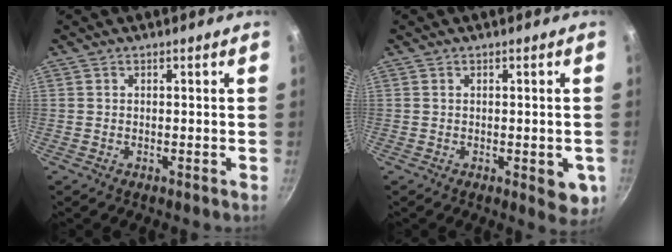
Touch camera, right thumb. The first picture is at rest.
{"total": 5.3, "force": [-1.3, 2.1, 4.6], "torque": [-0.045, -0.007, -0.015]}